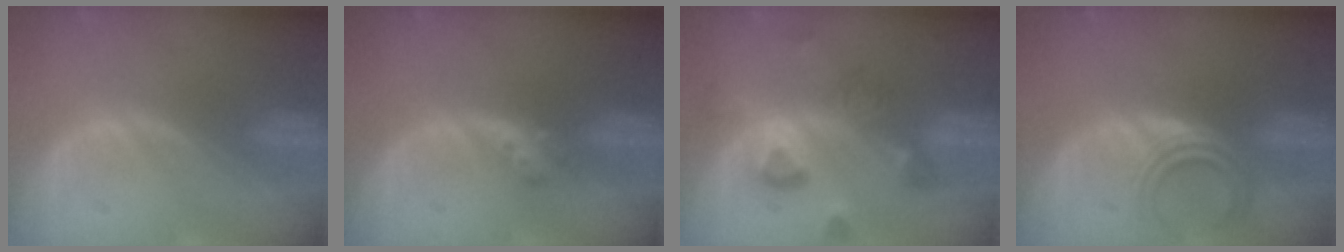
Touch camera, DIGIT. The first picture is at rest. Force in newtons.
{"total": 2.5, "press": 2.1, "slide": 1.4}
{"total": 8.0, "press": 7.7, "slide": 2.1}
{"total": 4.4, "press": 4.1, "slide": 1.6}